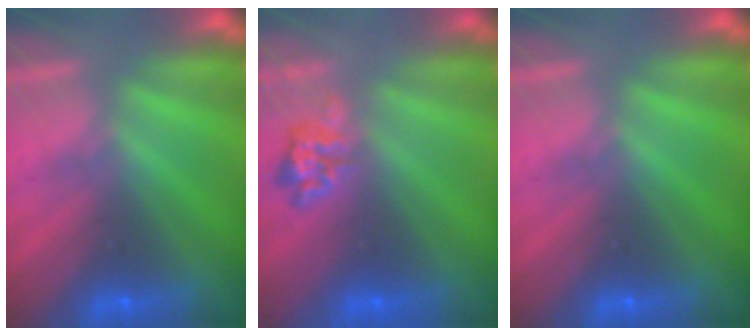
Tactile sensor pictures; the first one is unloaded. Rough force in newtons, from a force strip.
{"total": 2.3}
{"total": 0.0}